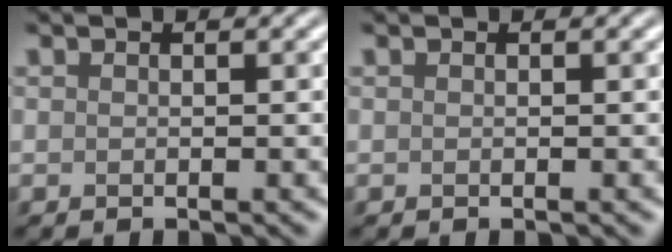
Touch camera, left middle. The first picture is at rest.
{"total": 0.0}